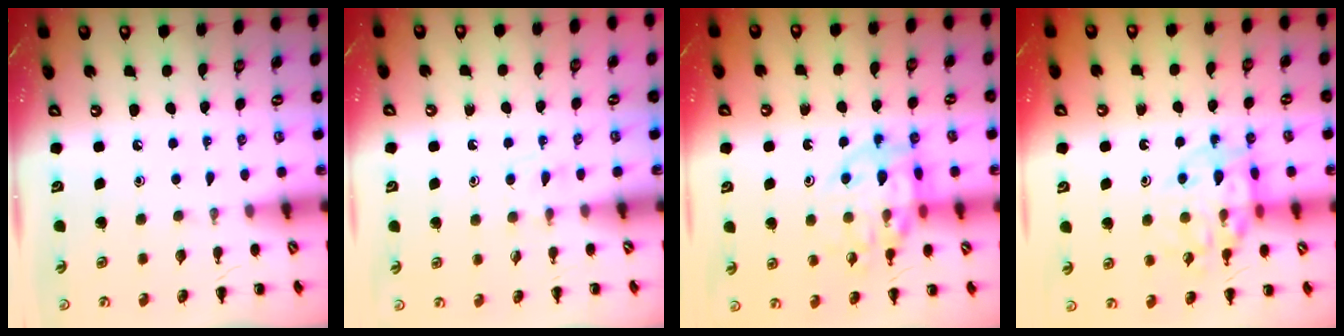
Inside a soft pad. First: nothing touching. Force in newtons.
{"total": 4.4, "press": 4.1, "slide": 1.6}
{"total": 12.7, "press": 12.5, "slide": 2.3}
{"total": 13.9, "press": 13.8, "slide": 1.8}